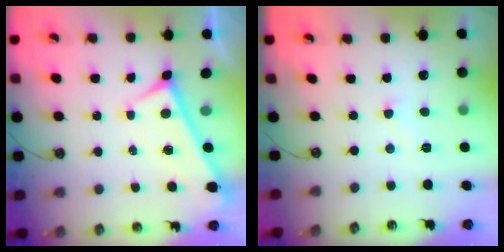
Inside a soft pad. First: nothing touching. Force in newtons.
{"total": 4.3, "press": 4.3, "slide": 0.3}